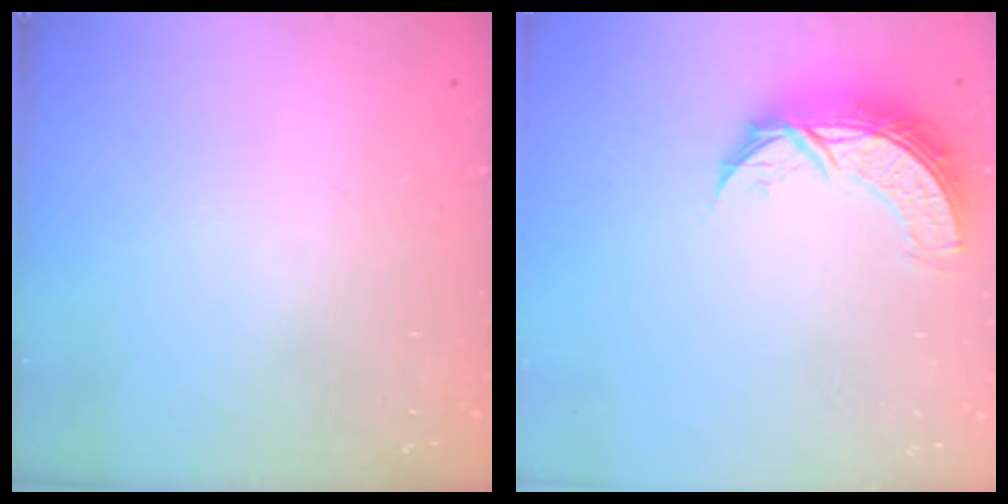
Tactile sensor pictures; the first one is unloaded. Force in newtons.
{"total": 9.2, "press": 9.2, "slide": 0.6}